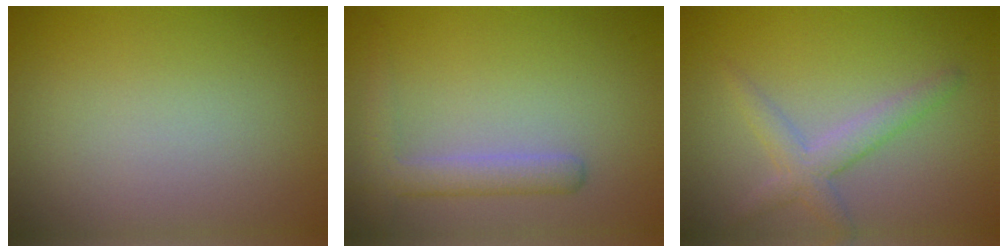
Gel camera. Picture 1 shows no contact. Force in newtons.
{"total": 2.8, "press": 2.8, "slide": 0.2}
{"total": 2.8, "press": 2.8, "slide": 0.2}